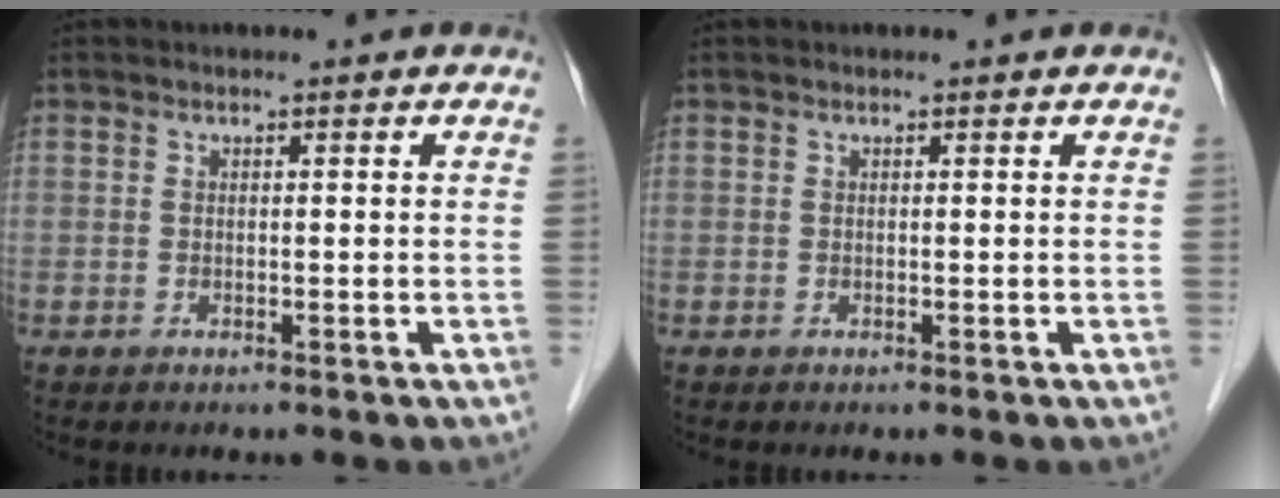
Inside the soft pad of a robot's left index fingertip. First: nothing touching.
{"total": 0.0}